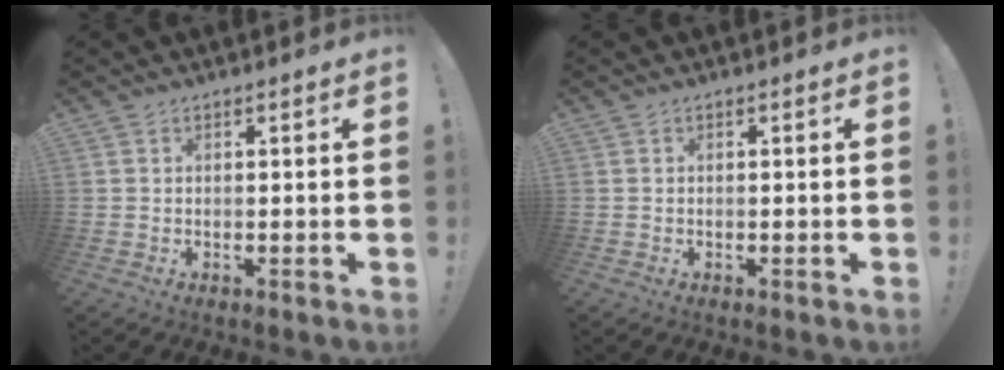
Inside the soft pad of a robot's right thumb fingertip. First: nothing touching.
{"total": 0.0}